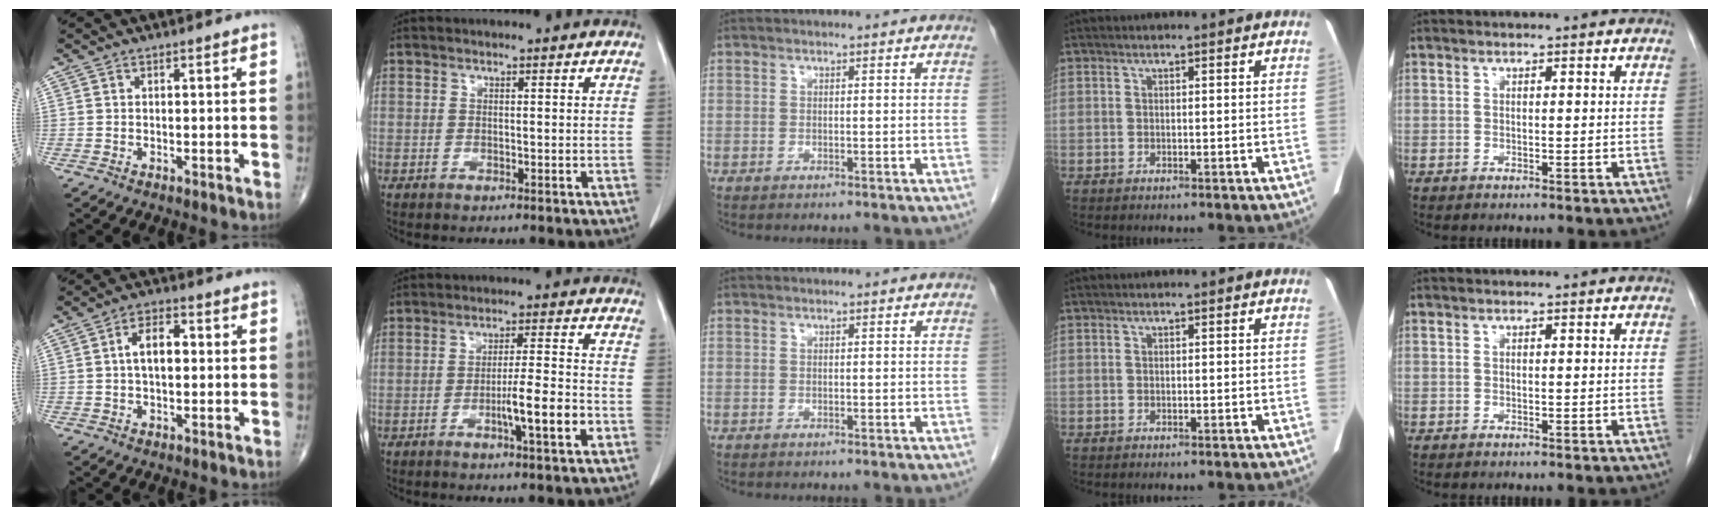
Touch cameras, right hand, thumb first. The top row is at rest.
{"thumb": {"total": 6.2, "force": [0.5, 3.5, 5.1], "torque": [-0.080, 0.016, 0.001]}, "index": {"total": 7.0, "force": [-2.6, 0.0, 6.5], "torque": [-0.107, -0.006, -0.043]}}